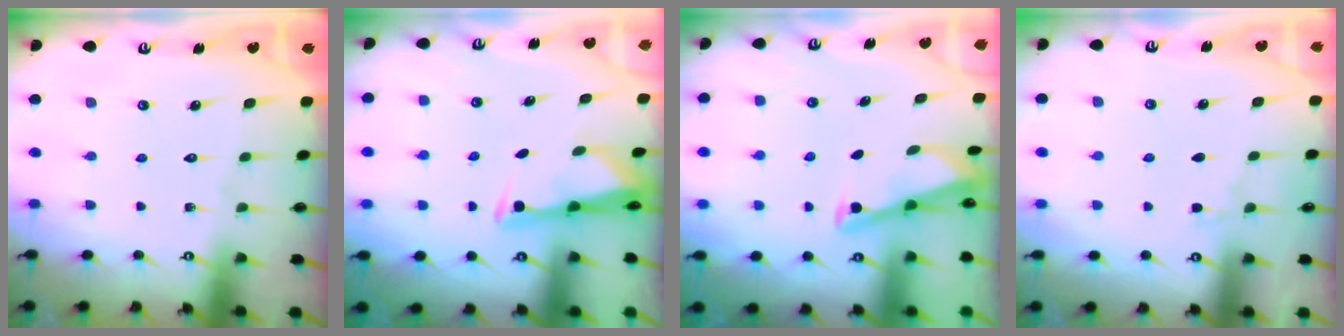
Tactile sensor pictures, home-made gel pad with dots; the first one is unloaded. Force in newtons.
{"total": 2.7, "press": 2.7, "slide": 0.4}
{"total": 2.8, "press": 2.8, "slide": 0.3}
{"total": 3.3, "press": 3.3, "slide": 0.5}